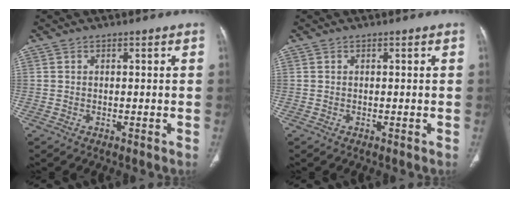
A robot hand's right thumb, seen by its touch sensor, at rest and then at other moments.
{"total": 0.0}